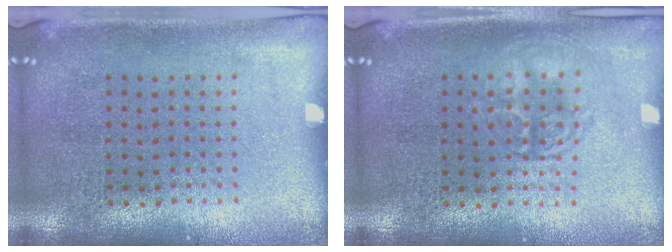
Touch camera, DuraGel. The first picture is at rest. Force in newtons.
{"total": 1.3, "press": 1.3, "slide": 0.1}